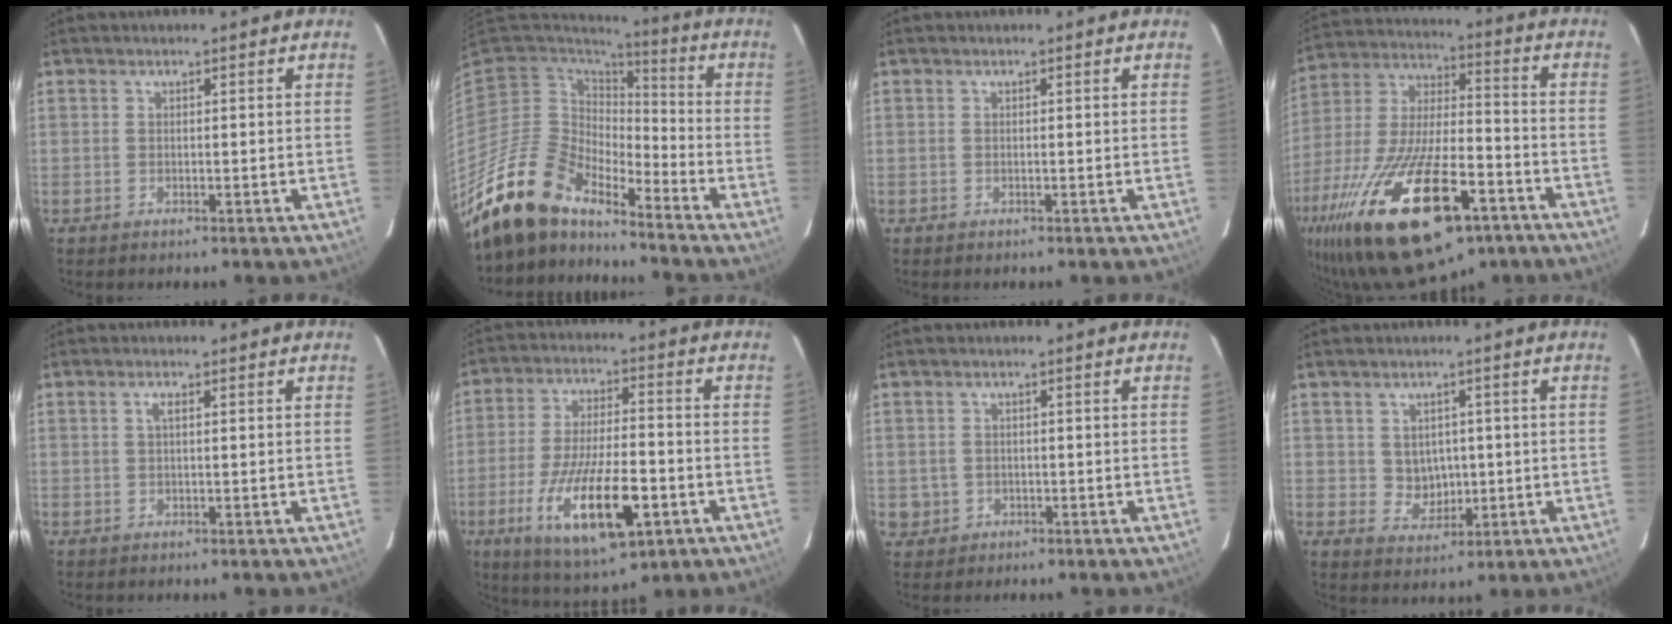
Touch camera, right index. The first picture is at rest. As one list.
[{"total": 15.7, "force": [-14.0, 5.0, 5.1], "torque": [-0.103, -0.003, -0.269]}, {"total": 0.0}, {"total": 31.9, "force": [-18.1, 12.9, 22.9], "torque": [-0.463, -0.043, -0.289]}, {"total": 1.3, "force": [0.4, 0.3, 1.2], "torque": [-0.023, 0.004, 0.004]}, {"total": 17.7, "force": [-7.1, 5.7, 15.2], "torque": [-0.303, -0.029, -0.111]}, {"total": 2.8, "force": [-0.6, 2.7, 0.4], "torque": [-0.014, 0.002, 0.001]}, {"total": 4.6, "force": [0.5, 4.2, 1.6], "torque": [-0.028, 0.010, 0.019]}]